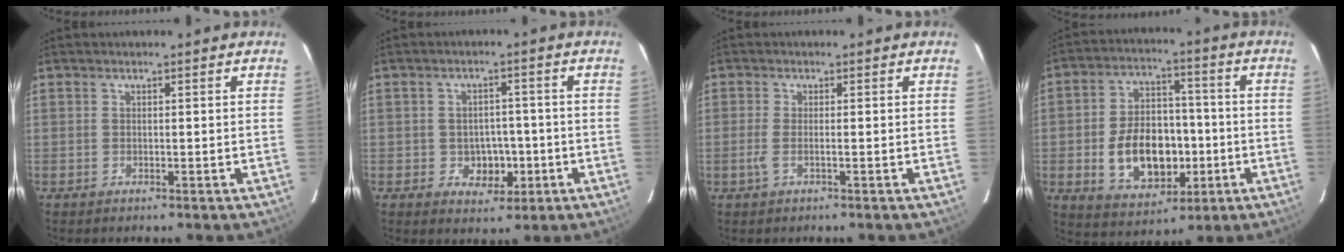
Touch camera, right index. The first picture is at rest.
{"total": 5.4, "force": [-1.7, 4.5, 2.4], "torque": [-0.050, 0.010, -0.007]}
{"total": 1.9, "force": [-0.7, 0.0, 1.8], "torque": [-0.036, -0.001, -0.014]}
{"total": 14.5, "force": [-3.2, 9.5, 10.4], "torque": [-0.206, 0.019, -0.033]}